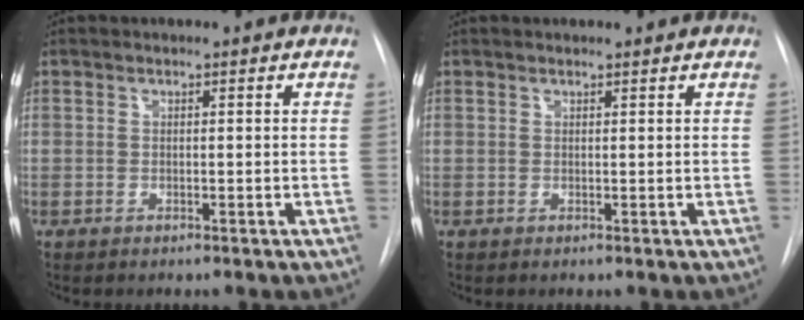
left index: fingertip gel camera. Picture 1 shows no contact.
{"total": 2.4, "force": [2.3, 0.2, 0.7], "torque": [-0.009, 0.021, 0.030]}